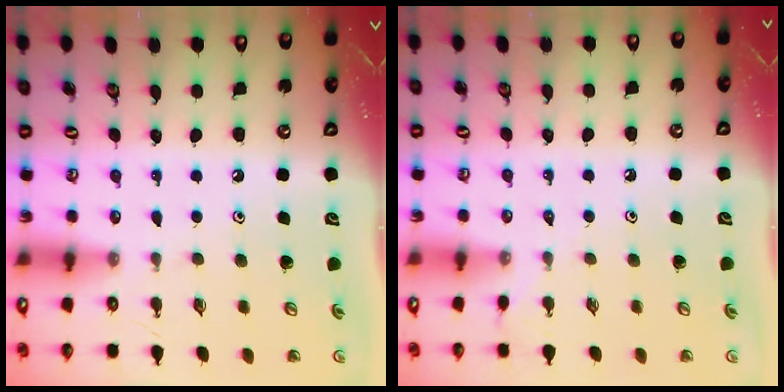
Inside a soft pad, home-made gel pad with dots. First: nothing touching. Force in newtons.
{"total": 2.9, "press": 2.9, "slide": 0.5}